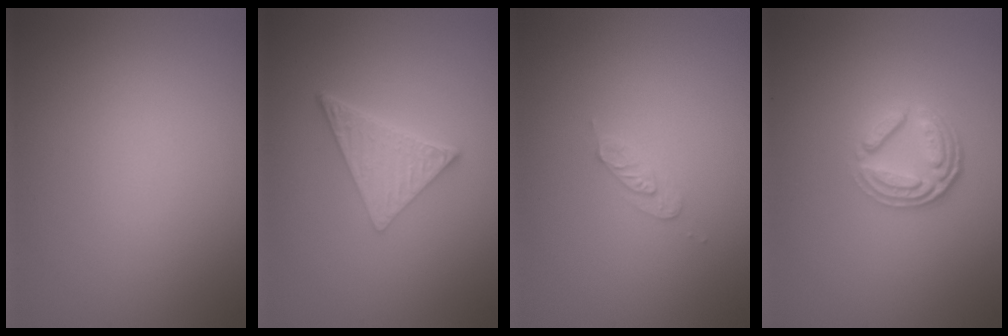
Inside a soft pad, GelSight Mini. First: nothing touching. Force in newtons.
{"total": 4.9, "press": 3.4, "slide": 3.5}
{"total": 1.4, "press": 1.4, "slide": 0.2}
{"total": 3.8, "press": 2.8, "slide": 2.6}